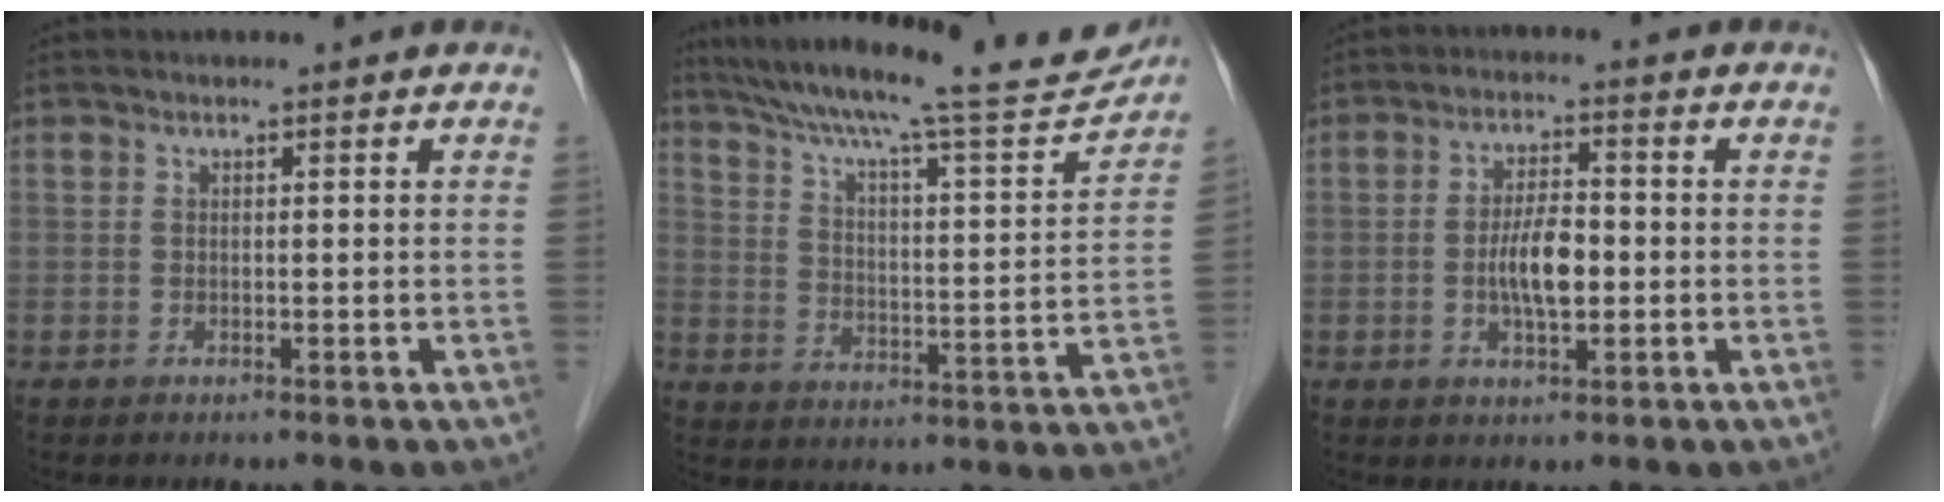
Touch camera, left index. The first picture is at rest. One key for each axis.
{"total": 23.5, "fx": 20.8, "fy": 2.2, "fz": 10.7, "tx": -0.181, "ty": -0.013, "tz": 0.288}
{"total": 5.9, "fx": -0.9, "fy": 1.9, "fz": 5.5, "tx": -0.109, "ty": 0.003, "tz": -0.018}